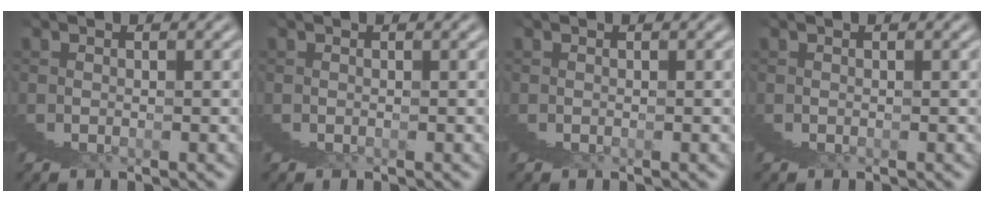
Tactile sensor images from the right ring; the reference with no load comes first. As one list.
[{"total": 0.0}, {"total": 0.0}, {"total": 0.0}]